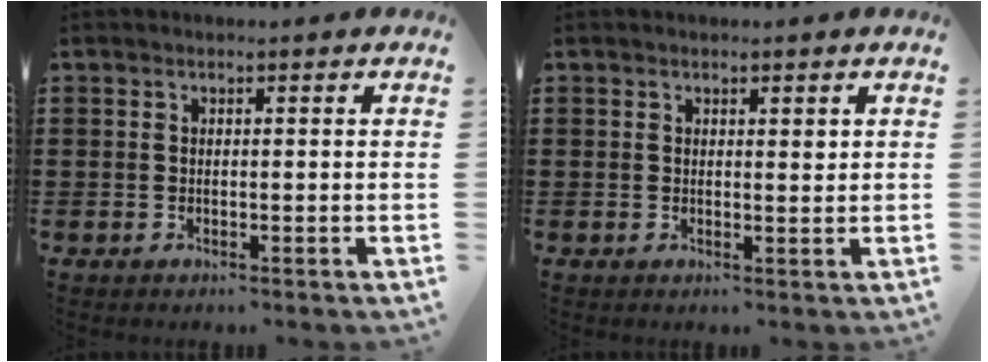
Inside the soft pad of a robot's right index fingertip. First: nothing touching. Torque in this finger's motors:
{"motor_torque": [-0.44, 0.16, 0.04, 0.00]}